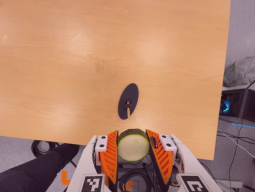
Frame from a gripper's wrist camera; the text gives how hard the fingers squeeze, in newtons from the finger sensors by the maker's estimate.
{"total": 13.6, "left": 13.4, "right": 13.8}